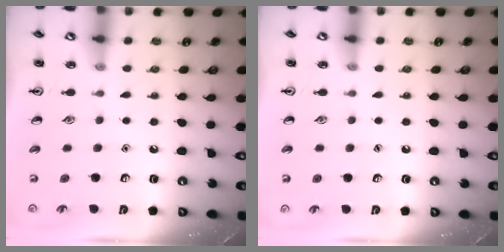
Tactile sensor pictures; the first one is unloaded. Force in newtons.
{"total": 0.0}